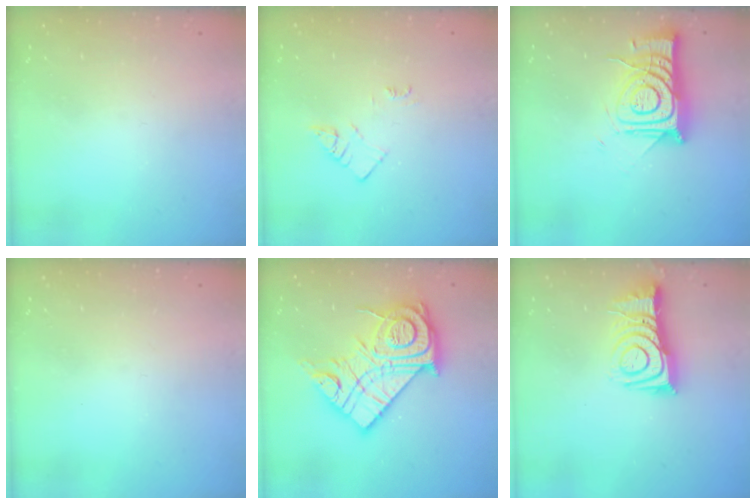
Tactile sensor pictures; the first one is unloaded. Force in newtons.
{"total": 3.8, "press": 3.8, "slide": 0.6}
{"total": 13.4, "press": 13.3, "slide": 1.2}
{"total": 0.0}
{"total": 24.5, "press": 24.4, "slide": 2.2}
{"total": 11.5, "press": 11.5, "slide": 0.9}